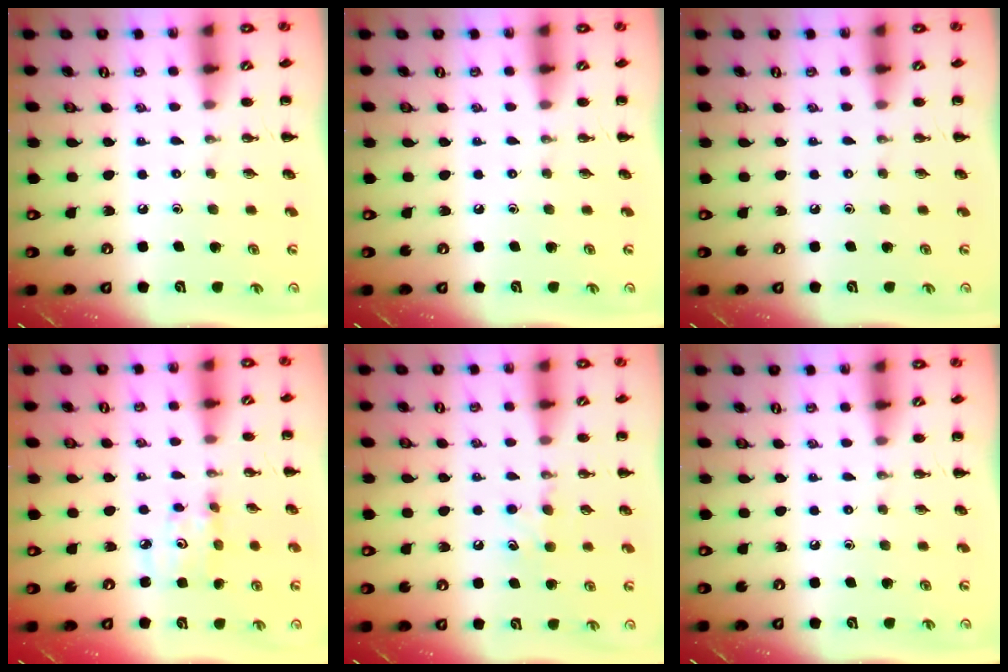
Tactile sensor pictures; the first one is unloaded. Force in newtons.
{"total": 0.0}
{"total": 0.0}
{"total": 3.2, "press": 3.2, "slide": 0.5}
{"total": 6.1, "press": 5.9, "slide": 1.7}
{"total": 0.0}